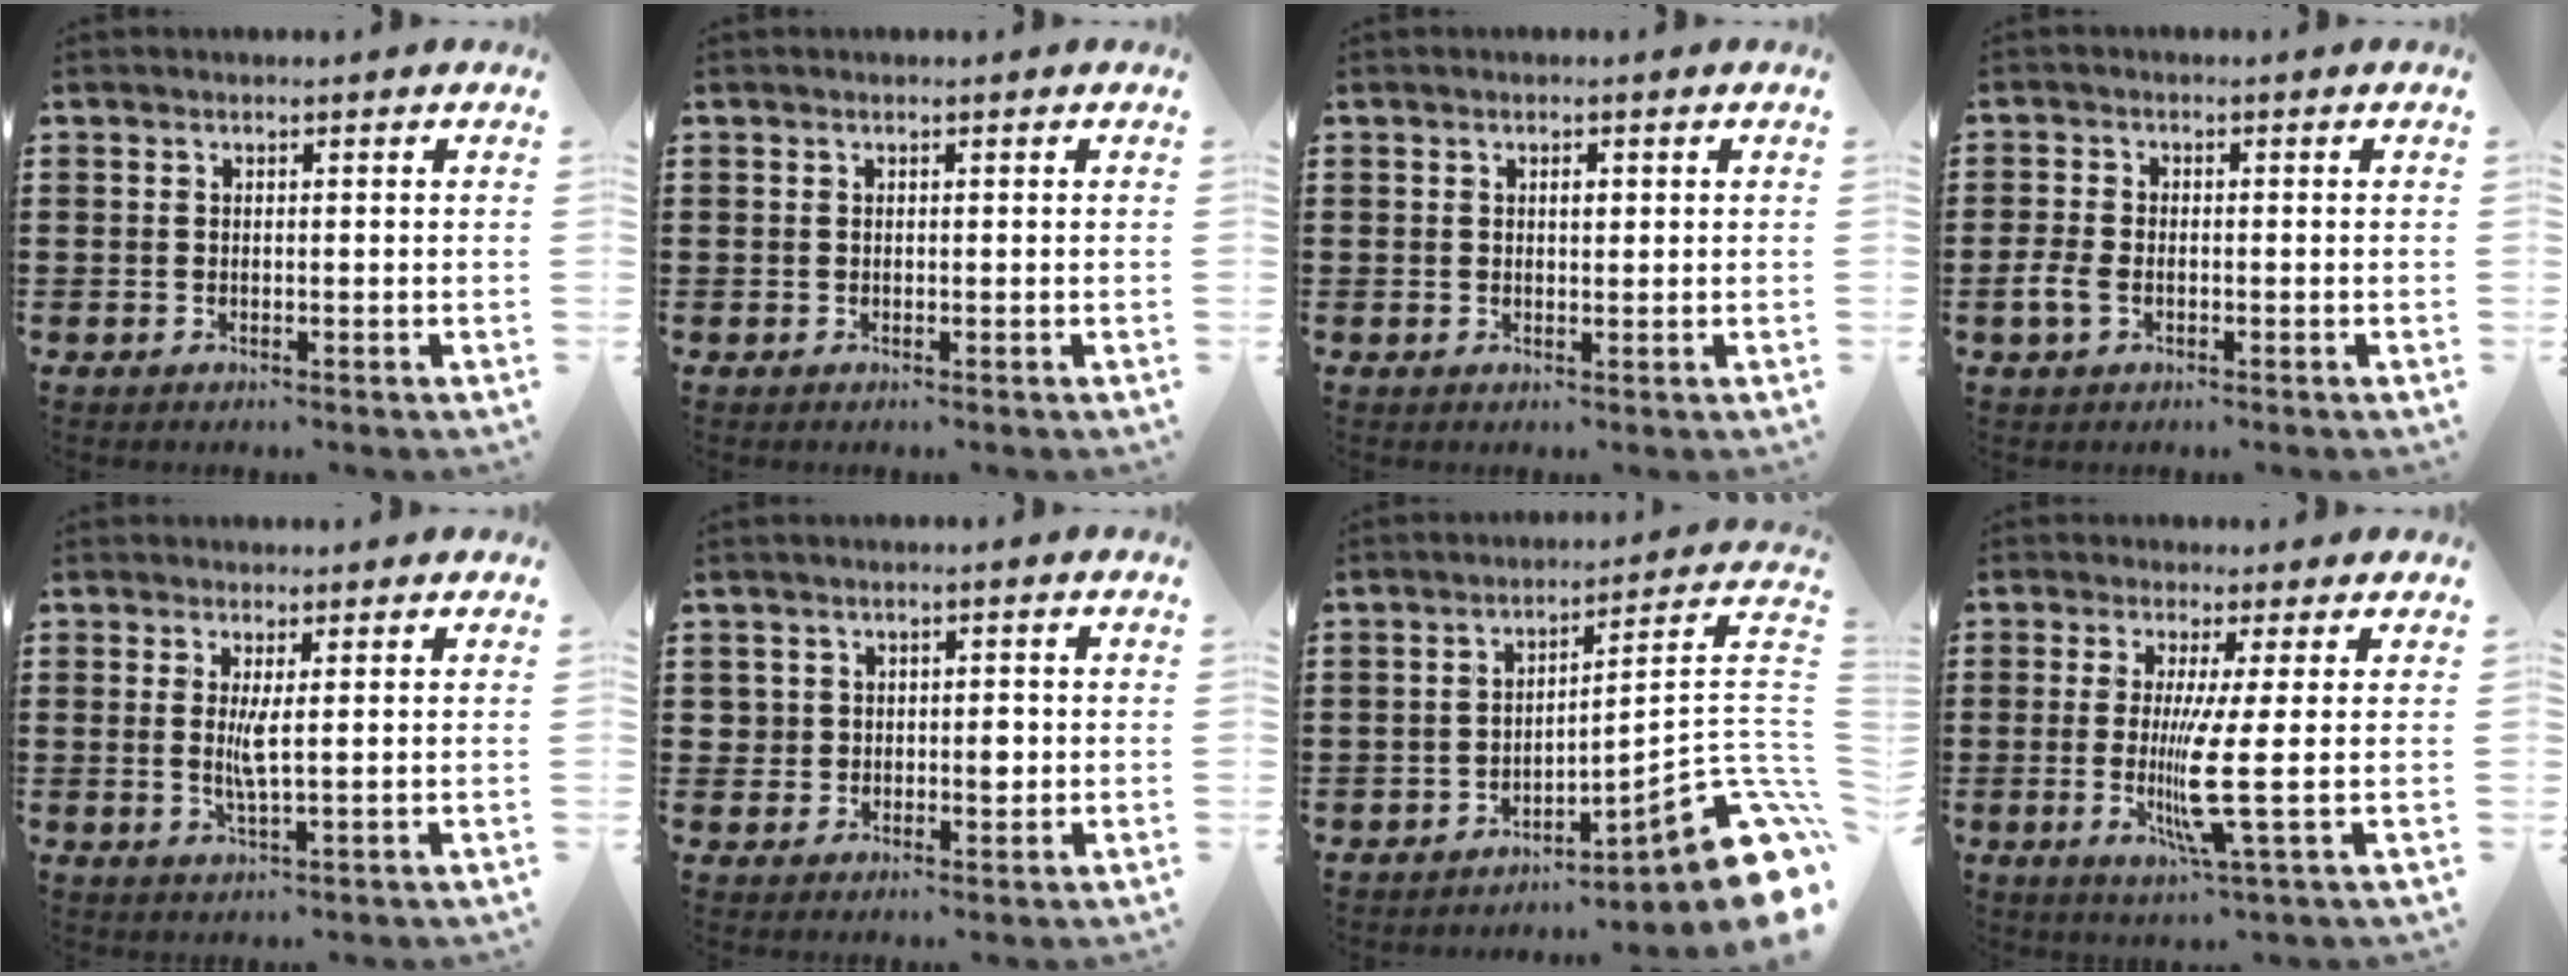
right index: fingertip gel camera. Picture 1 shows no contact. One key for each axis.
{"total": 0.0}
{"total": 1.3, "fx": 0.4, "fy": 0.6, "fz": 1.1, "tx": -0.021, "ty": 0.005, "tz": 0.006}
{"total": 2.9, "fx": -1.1, "fy": 1.8, "fz": 2.0, "tx": -0.052, "ty": -0.003, "tz": -0.024}
{"total": 3.3, "fx": 0.6, "fy": 0.1, "fz": 3.2, "tx": -0.072, "ty": -0.008, "tz": 0.007}
{"total": 2.9, "fx": 0.0, "fy": 2.2, "fz": 1.8, "tx": -0.027, "ty": 0.000, "tz": -0.006}
{"total": 9.4, "fx": -4.1, "fy": 2.5, "fz": 8.0, "tx": -0.098, "ty": -0.017, "tz": -0.082}
{"total": 8.1, "fx": -0.5, "fy": -0.8, "fz": 8.0, "tx": -0.163, "ty": -0.031, "tz": -0.016}